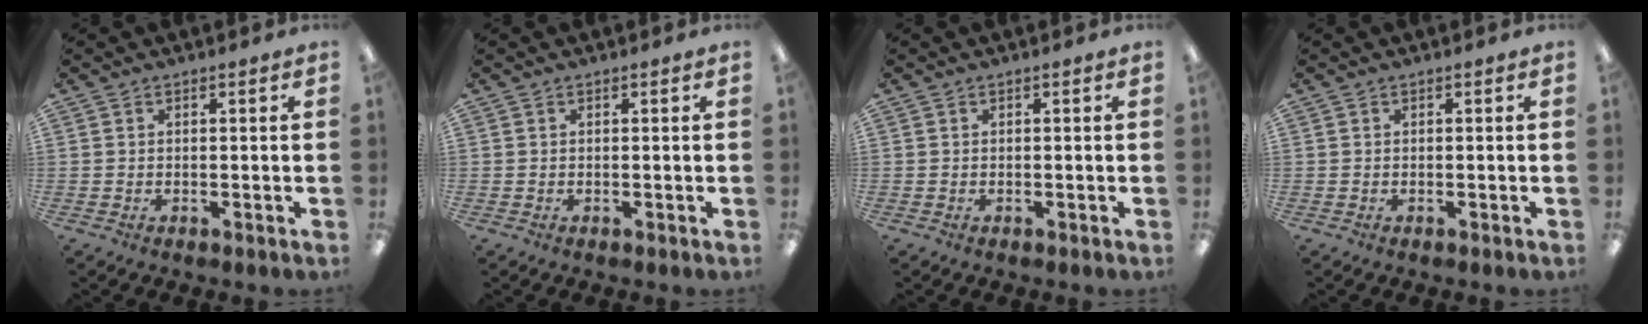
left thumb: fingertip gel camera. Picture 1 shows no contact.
{"total": 0.0}
{"total": 0.0}
{"total": 0.0}